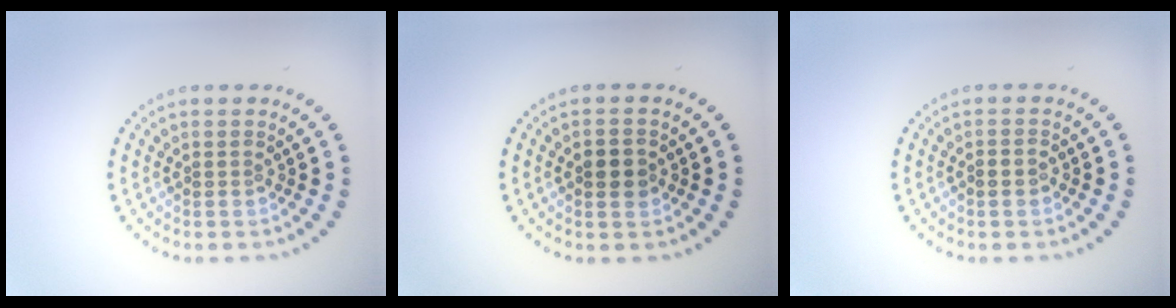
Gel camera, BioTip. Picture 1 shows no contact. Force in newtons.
{"total": 2.2, "press": 2.2, "slide": 0.0}
{"total": 1.1, "press": 1.0, "slide": 0.4}